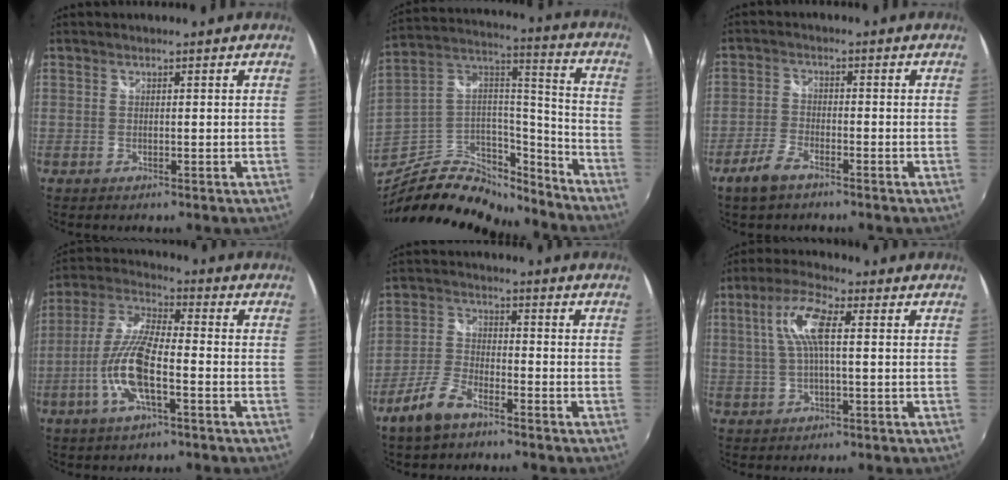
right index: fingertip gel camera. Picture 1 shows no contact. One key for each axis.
{"total": 24.8, "fx": -19.8, "fy": 10.4, "fz": 10.6, "tx": -0.213, "ty": 0.044, "tz": -0.310}
{"total": 5.2, "fx": -3.7, "fy": 2.0, "fz": 3.0, "tx": -0.080, "ty": -0.003, "tz": -0.076}
{"total": 12.3, "fx": -4.1, "fy": 3.2, "fz": 11.1, "tx": -0.237, "ty": -0.003, "tz": -0.082}
{"total": 7.5, "fx": -5.4, "fy": 2.8, "fz": 4.5, "tx": -0.107, "ty": 0.000, "tz": -0.108}
{"total": 8.1, "fx": 1.4, "fy": 2.0, "fz": 7.7, "tx": -0.149, "ty": 0.011, "tz": 0.028}